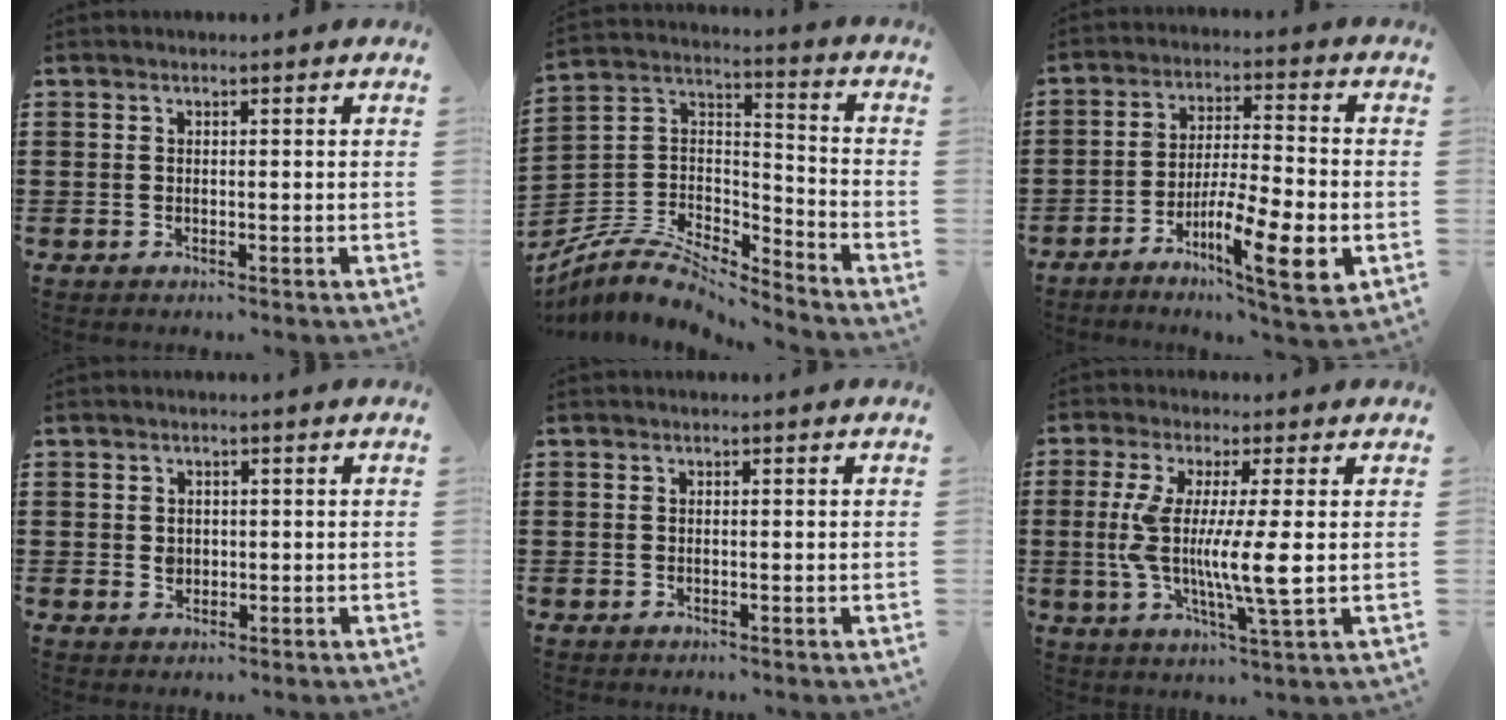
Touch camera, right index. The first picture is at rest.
{"total": 8.1, "force": [-6.9, 2.8, 3.2], "torque": [-0.079, 0.009, -0.138]}
{"total": 11.1, "force": [-5.2, 1.9, 9.6], "torque": [-0.164, 0.002, -0.090]}
{"total": 1.5, "force": [0.2, 1.3, 0.7], "torque": [-0.017, 0.005, 0.003]}
{"total": 0.0}
{"total": 8.9, "force": [0.0, 0.5, 8.9], "torque": [-0.185, -0.015, -0.008]}